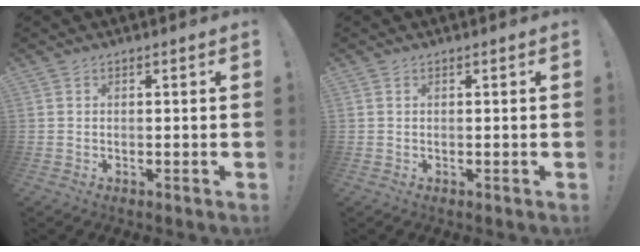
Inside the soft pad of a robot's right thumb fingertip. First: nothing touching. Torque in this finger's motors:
{"motor_torque": [0.22, -0.28, -0.13, 0.12, 0.06]}